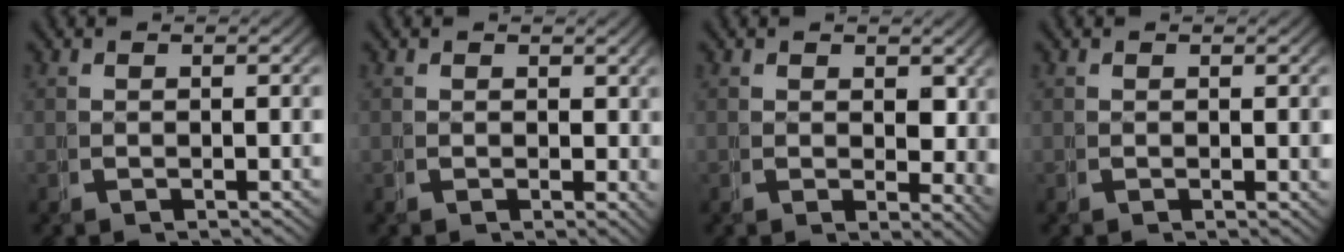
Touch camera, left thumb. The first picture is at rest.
{"total": 1.3, "force": [0.6, 0.8, 0.8], "torque": [0.000, -0.005, 0.007]}
{"total": 2.8, "force": [1.1, 1.7, 1.8], "torque": [-0.024, -0.019, 0.024]}
{"total": 0.5, "force": [0.3, 0.2, 0.4], "torque": [-0.005, -0.002, 0.004]}